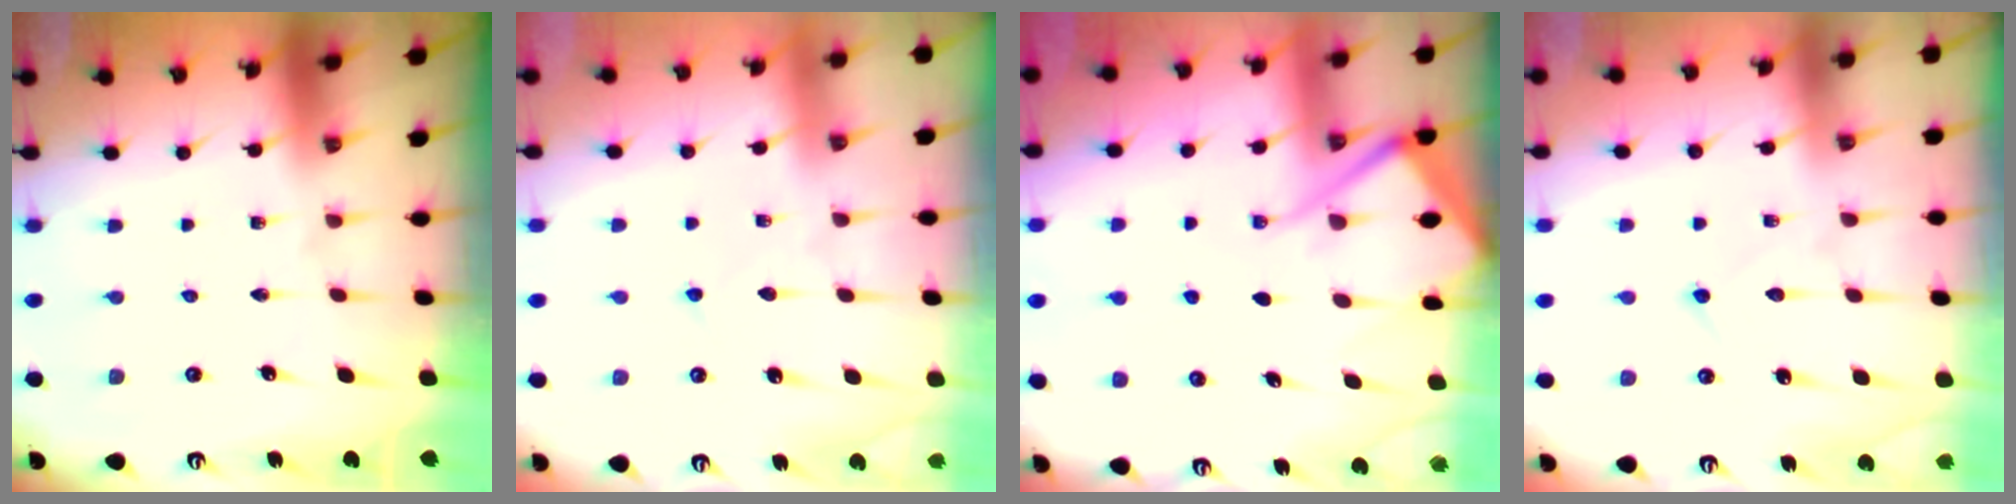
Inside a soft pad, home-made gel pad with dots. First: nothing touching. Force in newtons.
{"total": 3.9, "press": 3.9, "slide": 0.4}
{"total": 8.4, "press": 8.3, "slide": 1.1}
{"total": 5.7, "press": 5.7, "slide": 0.6}